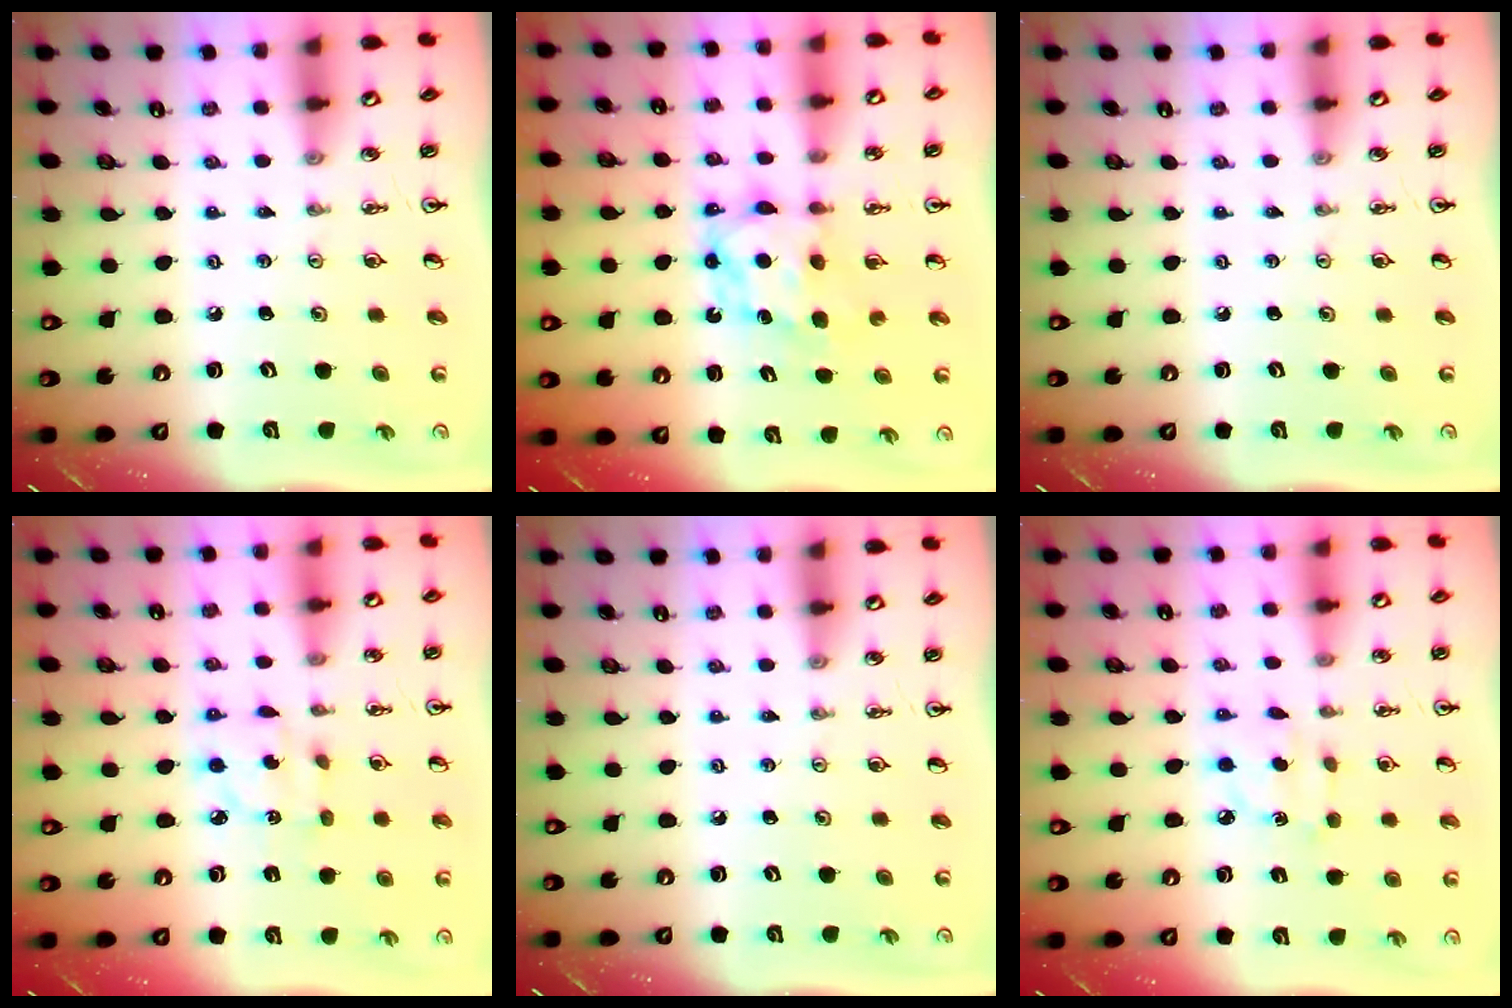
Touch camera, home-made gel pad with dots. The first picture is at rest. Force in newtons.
{"total": 6.6, "press": 6.6, "slide": 0.3}
{"total": 0.0}
{"total": 4.6, "press": 4.6, "slide": 0.1}
{"total": 0.0}
{"total": 2.8, "press": 2.8, "slide": 0.4}